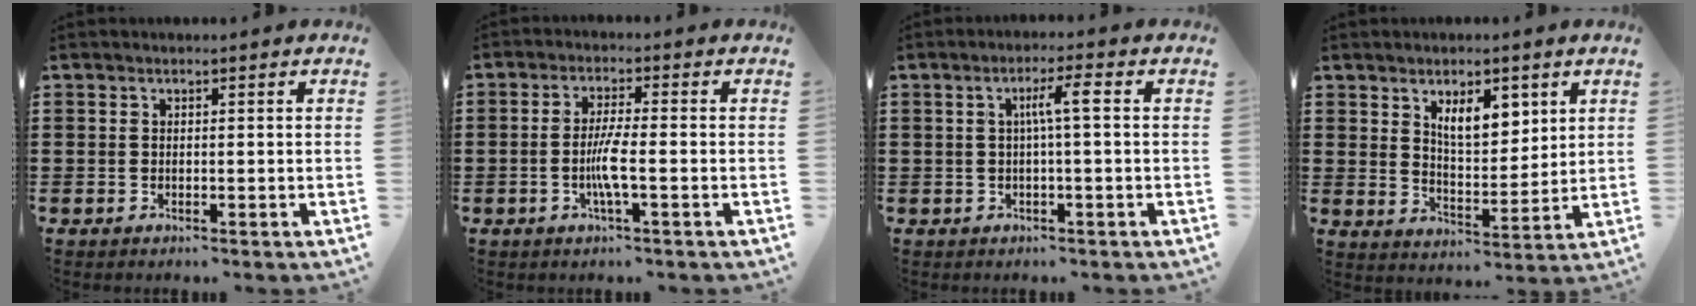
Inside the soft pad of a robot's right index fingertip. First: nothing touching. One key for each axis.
{"total": 4.8, "fx": -1.2, "fy": 0.3, "fz": 4.6, "tx": -0.104, "ty": -0.011, "tz": -0.031}
{"total": 4.0, "fx": 0.3, "fy": 0.0, "fz": 4.0, "tx": -0.074, "ty": 0.003, "tz": -0.001}
{"total": 7.1, "fx": 3.9, "fy": 3.3, "fz": 5.0, "tx": -0.086, "ty": -0.003, "tz": 0.065}